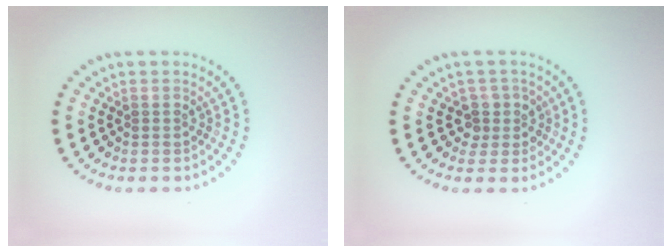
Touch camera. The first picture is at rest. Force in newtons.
{"total": 2.2, "press": 1.8, "slide": 1.2}